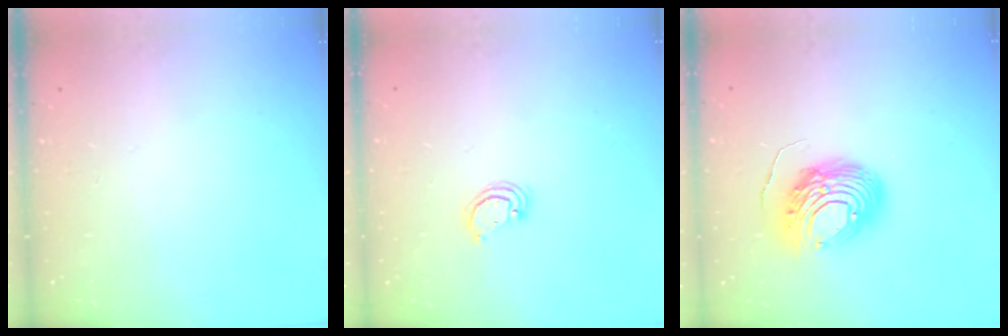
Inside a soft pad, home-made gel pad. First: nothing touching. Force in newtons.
{"total": 2.6, "press": 2.6, "slide": 0.3}
{"total": 13.4, "press": 13.4, "slide": 1.3}